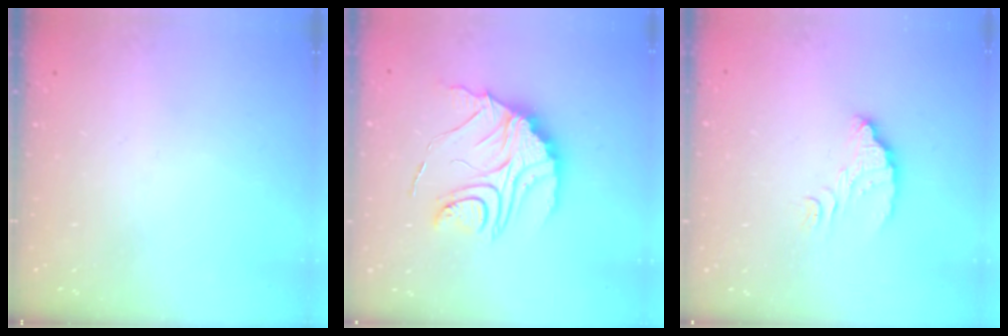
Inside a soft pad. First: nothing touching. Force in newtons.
{"total": 15.0, "press": 14.9, "slide": 1.1}
{"total": 5.0, "press": 5.0, "slide": 0.4}